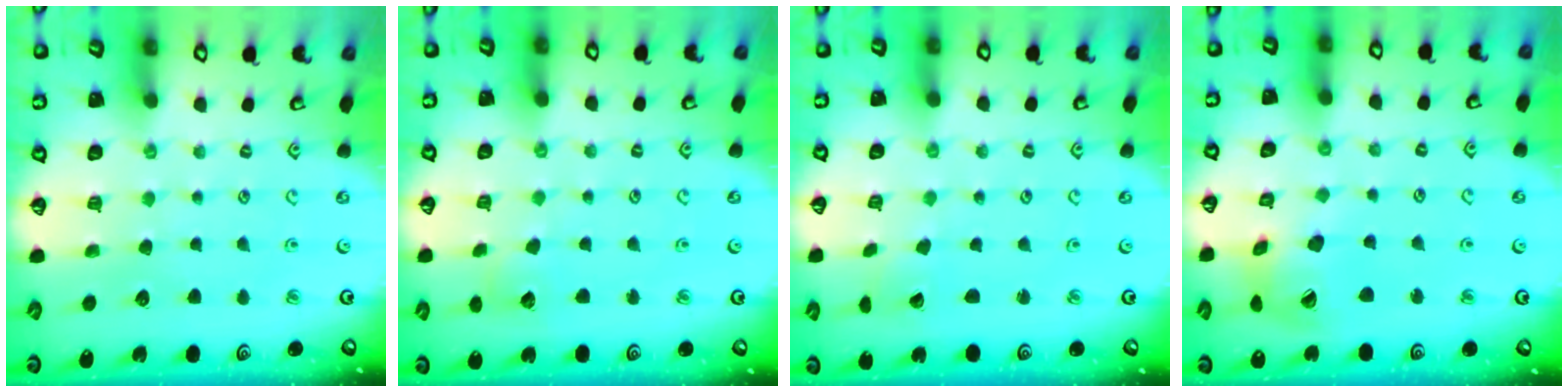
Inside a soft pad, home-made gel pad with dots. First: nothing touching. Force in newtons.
{"total": 5.2, "press": 5.1, "slide": 0.5}
{"total": 1.0, "press": 1.0, "slide": 0.1}
{"total": 13.1, "press": 13.0, "slide": 1.8}